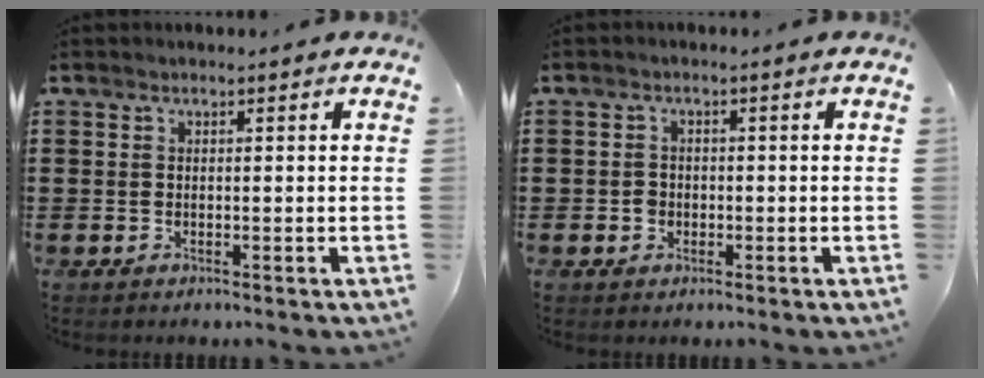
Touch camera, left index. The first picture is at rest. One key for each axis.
{"total": 1.5, "fx": -0.4, "fy": 1.3, "fz": 0.6, "tx": -0.016, "ty": 0.004, "tz": -0.009}